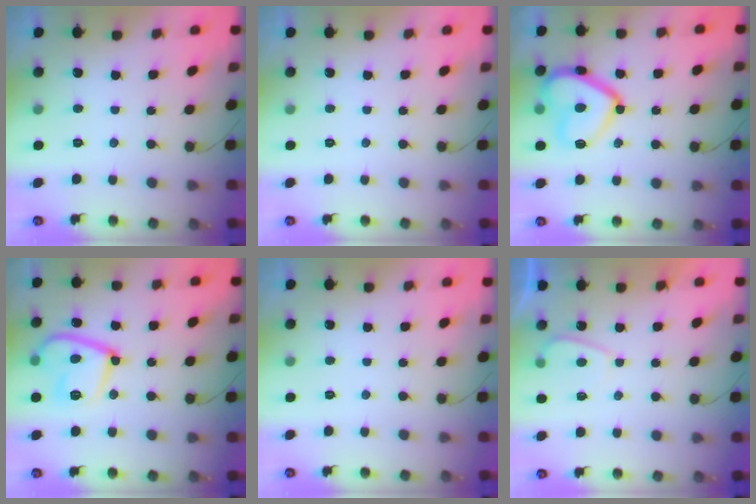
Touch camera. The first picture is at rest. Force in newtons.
{"total": 0.0}
{"total": 15.7, "press": 15.6, "slide": 1.4}
{"total": 15.3, "press": 15.2, "slide": 1.7}
{"total": 0.0}
{"total": 1.2, "press": 1.1, "slide": 0.6}